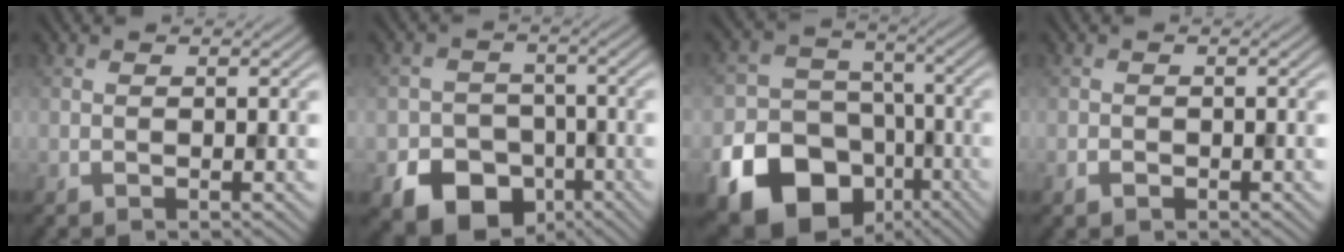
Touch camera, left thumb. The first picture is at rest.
{"total": 10.0, "force": [-5.3, 7.4, 4.1], "torque": [-0.073, -0.028, -0.099]}
{"total": 20.0, "force": [-10.2, 15.7, 7.2], "torque": [-0.155, -0.078, -0.173]}
{"total": 1.0, "force": [-0.6, 0.7, 0.4], "torque": [-0.007, -0.002, -0.012]}